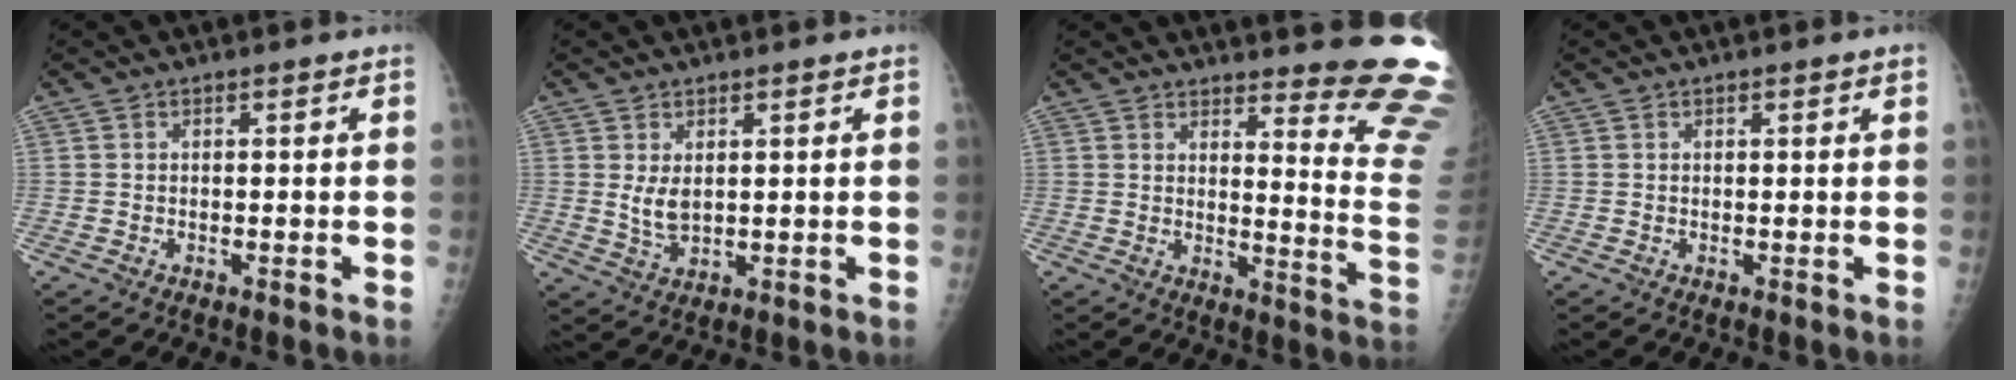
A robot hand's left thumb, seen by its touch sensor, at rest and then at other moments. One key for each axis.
{"total": 4.0, "fx": 1.1, "fy": 2.1, "fz": 3.2, "tx": -0.051, "ty": -0.016, "tz": 0.028}
{"total": 16.5, "fx": 14.8, "fy": 1.2, "fz": 7.2, "tx": -0.066, "ty": -0.178, "tz": 0.164}
{"total": 1.3, "fx": 0.6, "fy": 0.2, "fz": 1.1, "tx": -0.018, "ty": 0.000, "tz": 0.008}